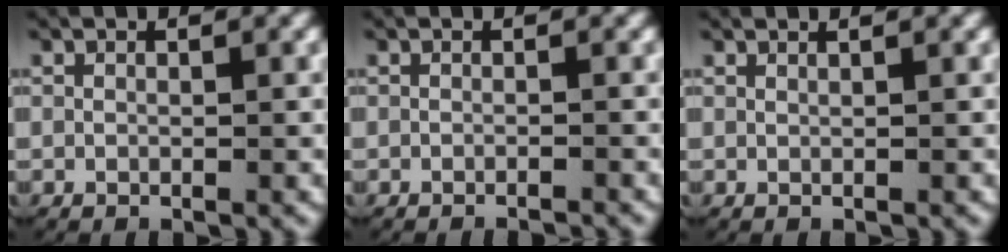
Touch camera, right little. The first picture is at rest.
{"total": 1.7, "force": [-1.7, 0.2, 0.3], "torque": [-0.001, -0.001, -0.027]}
{"total": 0.6, "force": [0.5, 0.1, 0.4], "torque": [-0.001, 0.004, 0.007]}